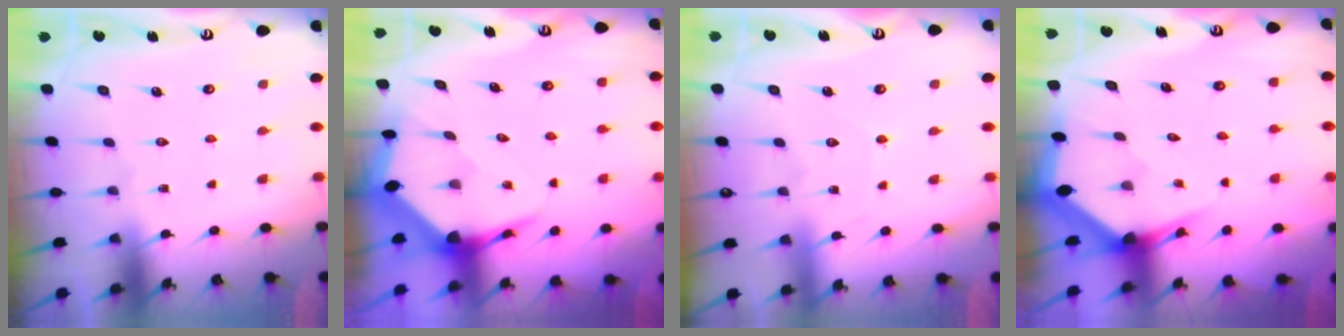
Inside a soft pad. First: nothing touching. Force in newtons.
{"total": 5.0, "press": 5.0, "slide": 0.5}
{"total": 2.9, "press": 2.9, "slide": 0.3}
{"total": 3.4, "press": 3.4, "slide": 0.2}